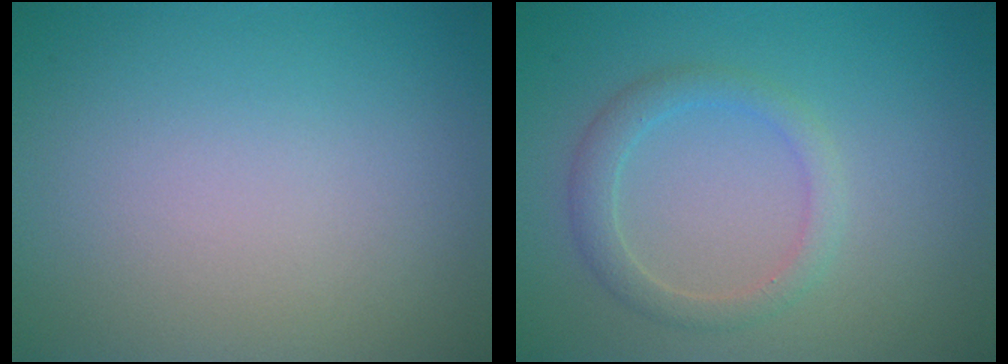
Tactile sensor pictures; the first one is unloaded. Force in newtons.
{"total": 2.3, "press": 2.3, "slide": 0.1}